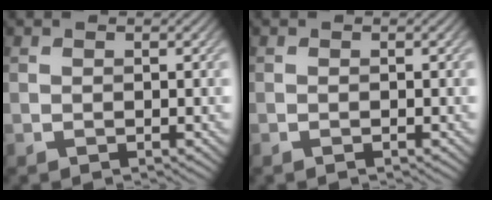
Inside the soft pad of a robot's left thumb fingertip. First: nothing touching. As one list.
[{"total": 0.0}]